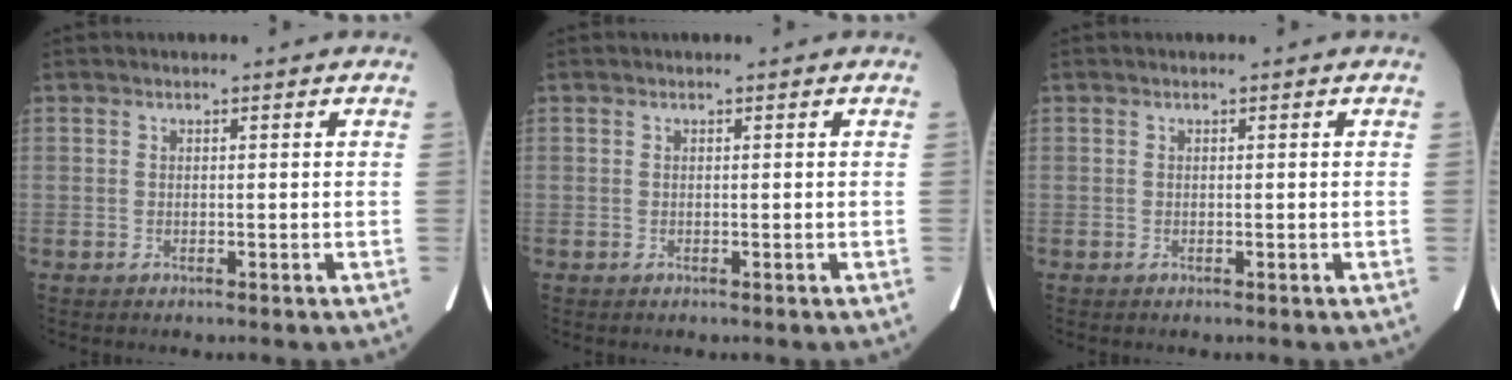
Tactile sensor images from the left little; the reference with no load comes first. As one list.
[{"total": 0.0}, {"total": 0.0}]